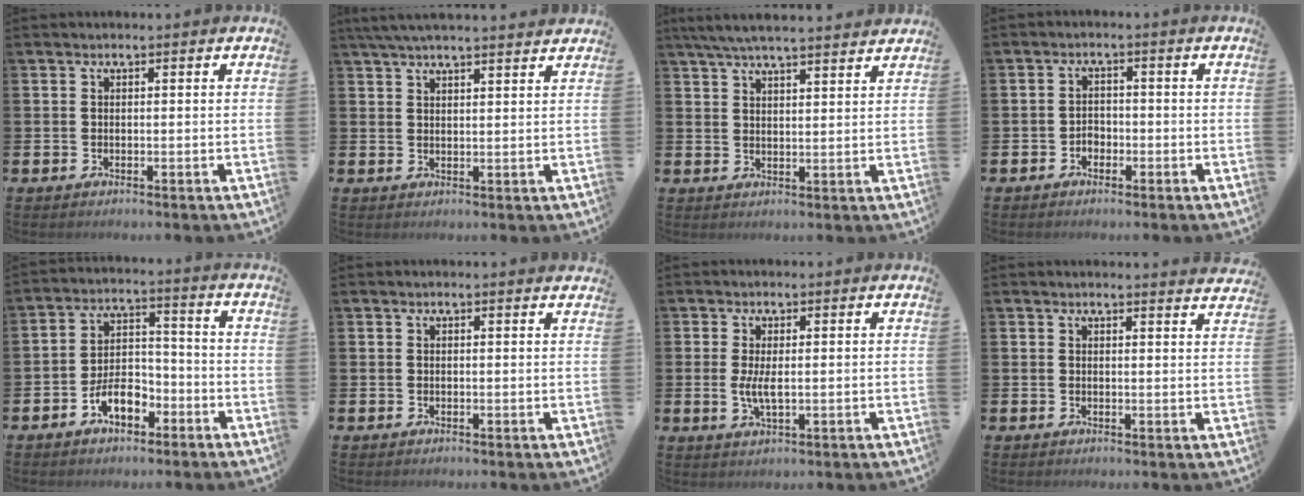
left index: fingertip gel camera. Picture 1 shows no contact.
{"total": 4.4, "force": [4.1, 0.2, 1.6], "torque": [-0.044, -0.006, 0.076]}
{"total": 5.6, "force": [5.3, 0.3, 1.9], "torque": [-0.052, -0.017, 0.096]}
{"total": 1.9, "force": [-1.1, 1.4, 0.5], "torque": [-0.006, 0.001, -0.027]}
{"total": 6.1, "force": [-3.4, 3.3, 3.8], "torque": [-0.052, 0.013, -0.065]}
{"total": 0.5, "force": [0.5, -0.1, 0.1], "torque": [0.011, -0.006, 0.007]}
{"total": 2.8, "force": [0.2, 0.9, 2.7], "torque": [-0.044, -0.002, 0.002]}
{"total": 2.1, "force": [2.1, -0.1, -0.1], "torque": [0.012, -0.018, 0.035]}